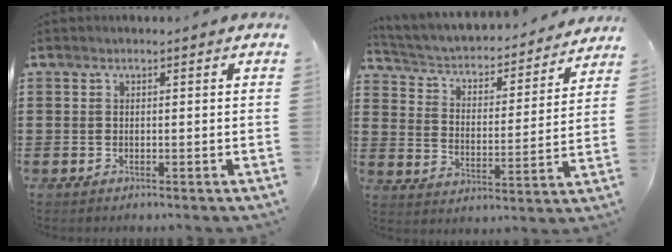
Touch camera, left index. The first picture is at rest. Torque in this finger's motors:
{"motor_torque": [1.03, -1.11, 1.05, 0.21]}